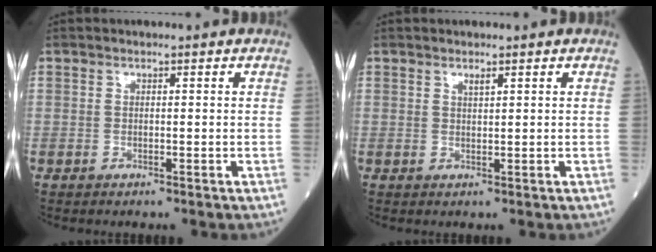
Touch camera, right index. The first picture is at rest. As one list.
[{"total": 0.8, "force": [0.6, 0.0, 0.5], "torque": [-0.016, -0.003, 0.012]}]